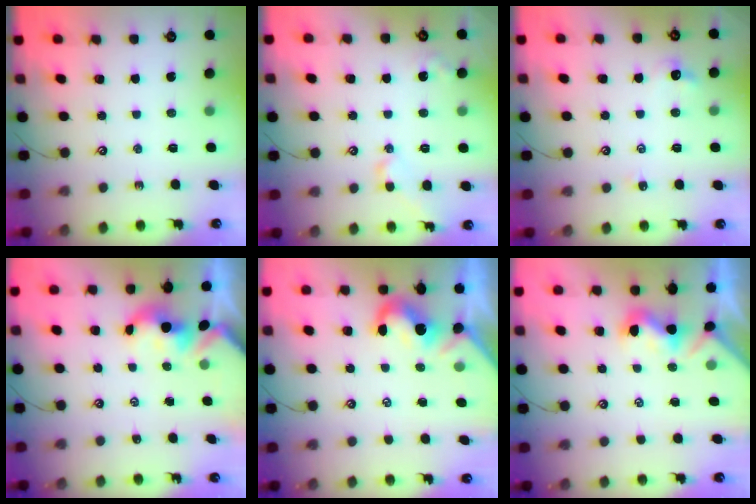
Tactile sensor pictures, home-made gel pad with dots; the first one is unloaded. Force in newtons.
{"total": 3.0, "press": 2.9, "slide": 0.8}
{"total": 1.3, "press": 1.2, "slide": 0.5}
{"total": 1.7, "press": 1.7, "slide": 0.2}
{"total": 1.6, "press": 1.3, "slide": 0.8}
{"total": 1.1, "press": 1.0, "slide": 0.5}